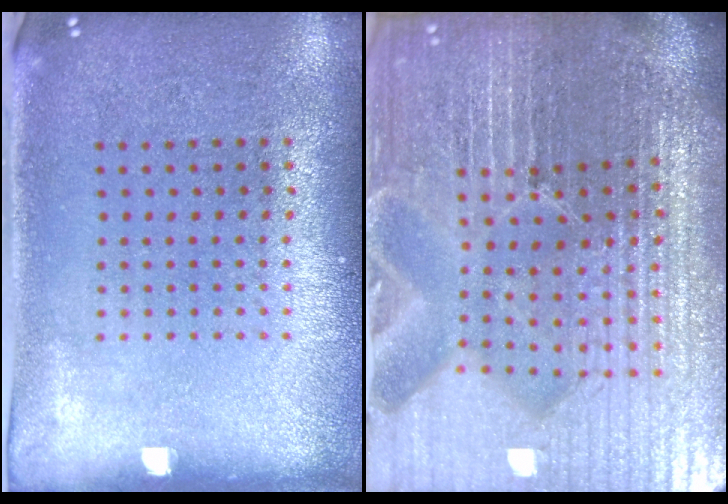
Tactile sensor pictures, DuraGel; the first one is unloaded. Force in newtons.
{"total": 7.2, "press": 6.2, "slide": 3.6}